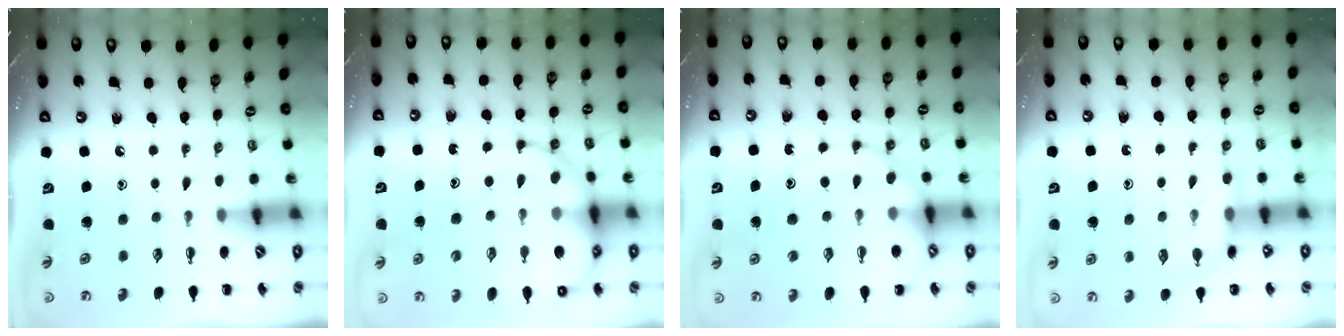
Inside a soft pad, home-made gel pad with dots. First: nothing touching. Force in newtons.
{"total": 19.7, "press": 19.2, "slide": 4.6}
{"total": 15.2, "press": 15.1, "slide": 2.0}
{"total": 9.0, "press": 9.0, "slide": 0.9}